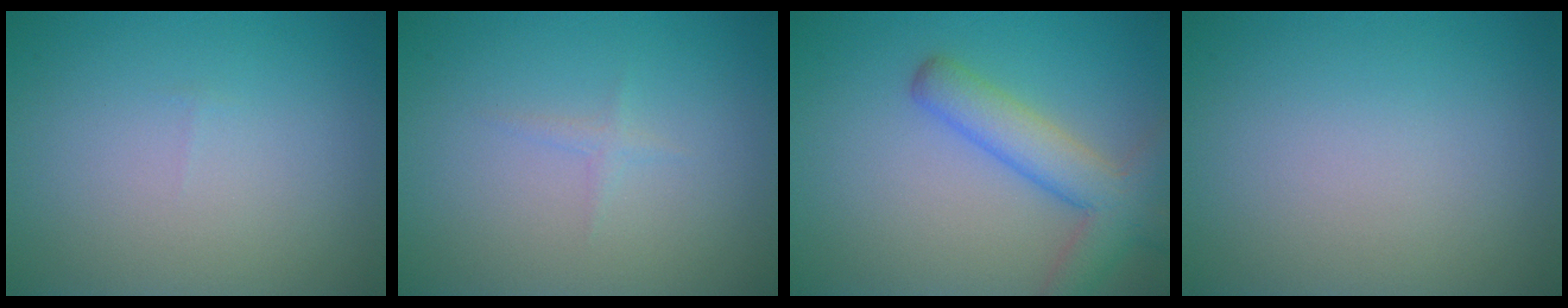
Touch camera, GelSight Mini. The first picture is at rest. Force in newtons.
{"total": 0.7, "press": 0.7, "slide": 0.1}
{"total": 5.0, "press": 5.0, "slide": 0.2}
{"total": 0.0}